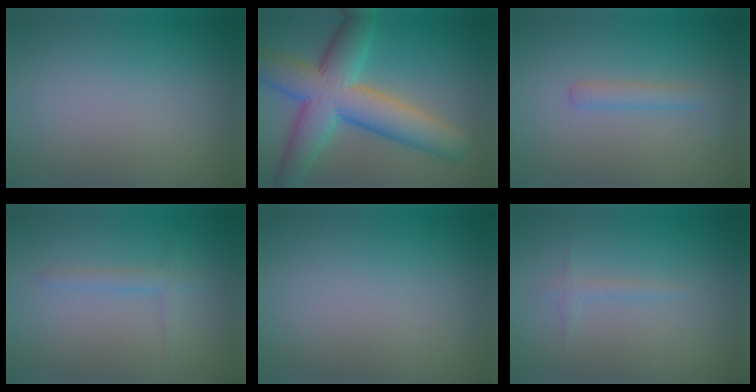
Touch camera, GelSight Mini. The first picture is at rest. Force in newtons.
{"total": 10.6, "press": 10.6, "slide": 0.4}
{"total": 1.7, "press": 1.7, "slide": 0.1}
{"total": 1.4, "press": 1.4, "slide": 0.1}
{"total": 0.0}
{"total": 0.8, "press": 0.8, "slide": 0.0}